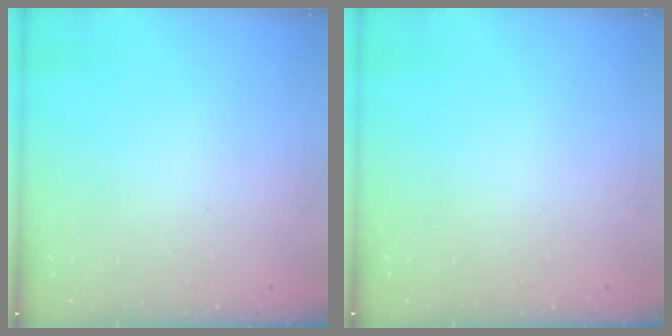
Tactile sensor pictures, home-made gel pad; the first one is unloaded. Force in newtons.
{"total": 0.0}